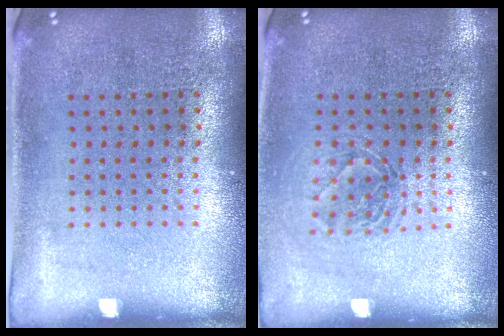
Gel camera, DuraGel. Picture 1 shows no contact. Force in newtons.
{"total": 1.3, "press": 1.1, "slide": 0.6}